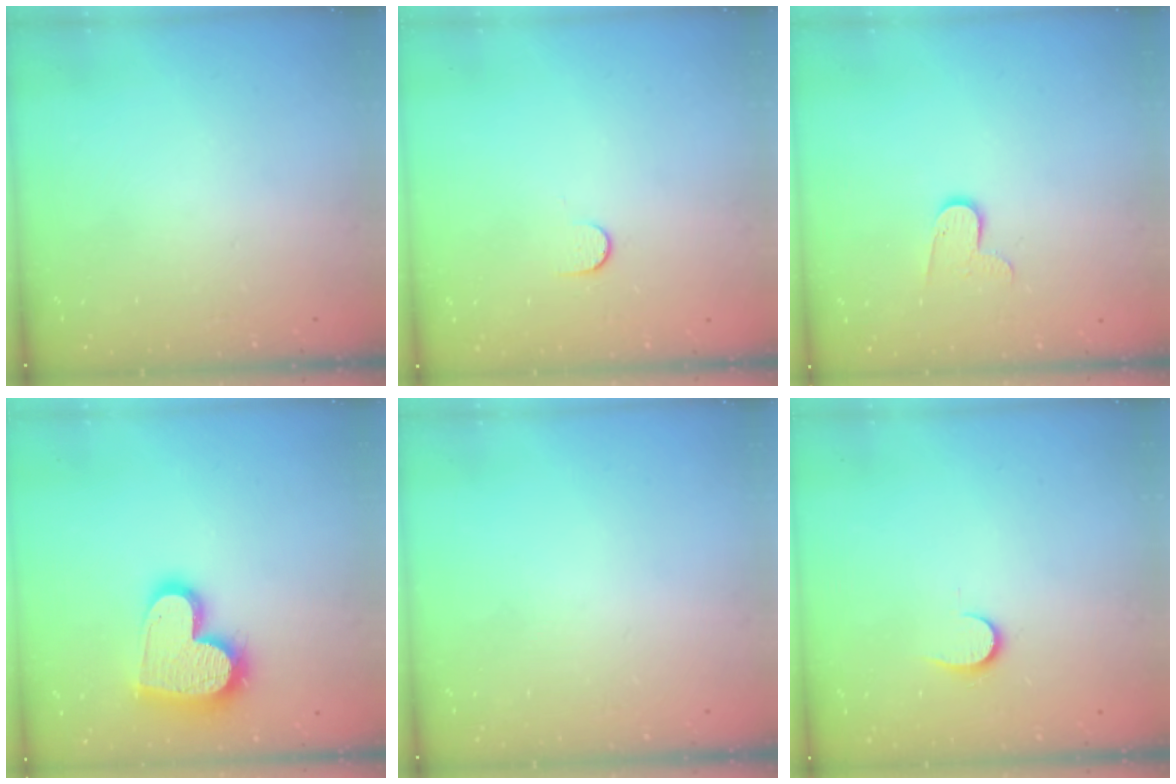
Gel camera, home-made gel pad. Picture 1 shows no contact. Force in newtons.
{"total": 5.7, "press": 5.6, "slide": 0.6}
{"total": 7.2, "press": 7.2, "slide": 0.3}
{"total": 18.9, "press": 18.9, "slide": 1.5}
{"total": 0.0}
{"total": 6.7, "press": 6.7, "slide": 0.6}